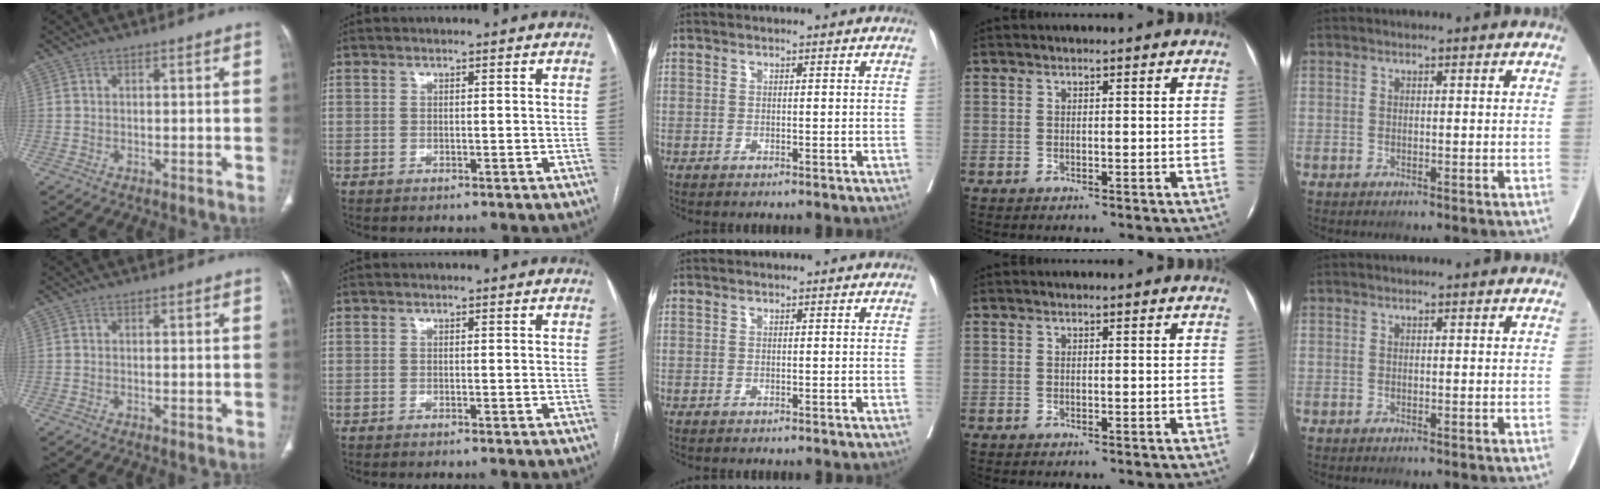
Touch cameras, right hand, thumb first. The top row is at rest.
{"thumb": {"total": 0.6, "force": [-0.1, 0.3, 0.6], "torque": [-0.015, -0.005, 0.000]}, "index": {"total": 0.6, "force": [-0.5, -0.1, 0.4], "torque": [-0.011, -0.001, -0.008]}}